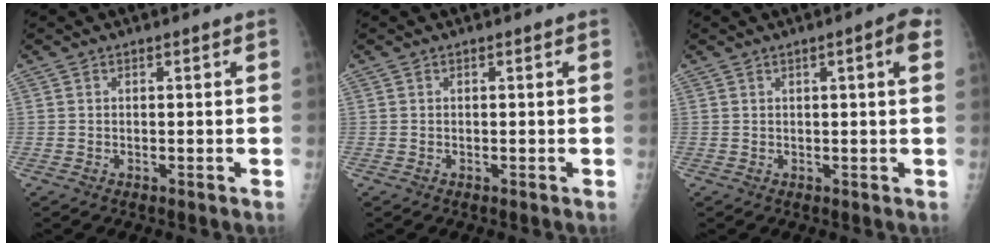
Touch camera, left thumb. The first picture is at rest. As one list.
[{"total": 0.0}, {"total": 4.0, "force": [1.5, 0.5, 3.7], "torque": [-0.049, 0.003, 0.018]}]